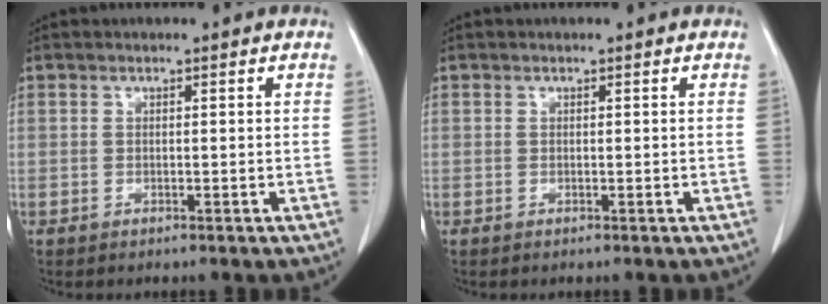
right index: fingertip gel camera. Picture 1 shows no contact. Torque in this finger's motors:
{"motor_torque": [0.12, -0.09, 0.04, 0.02]}